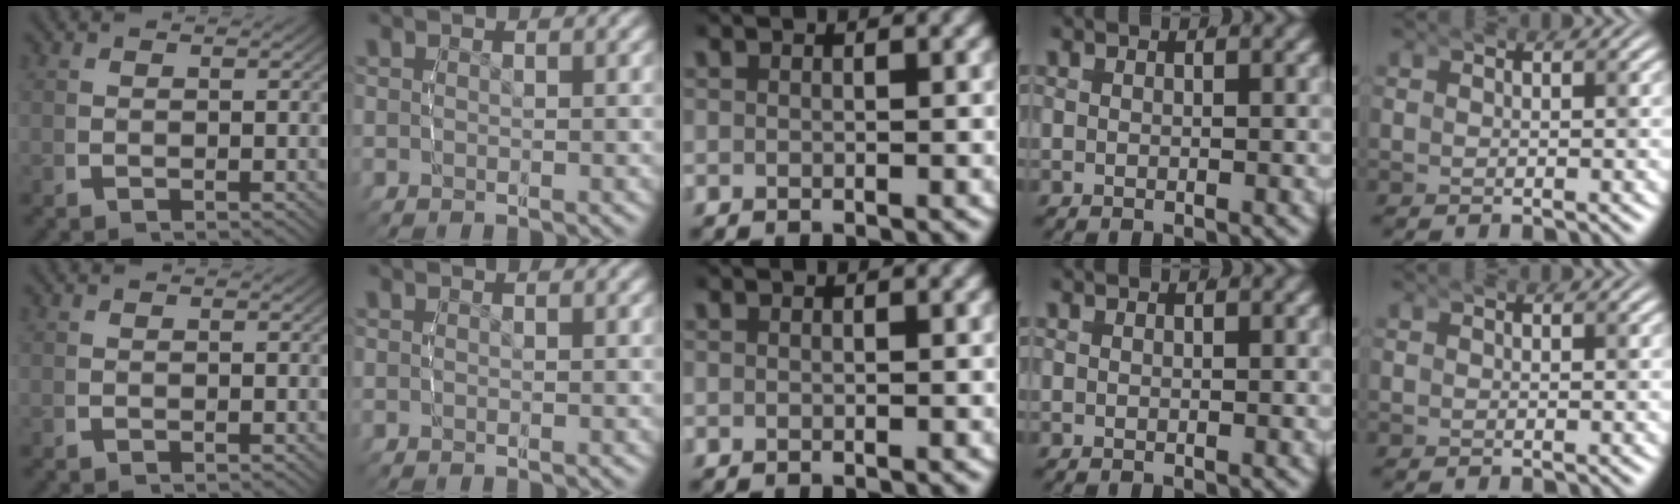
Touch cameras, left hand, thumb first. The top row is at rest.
{}